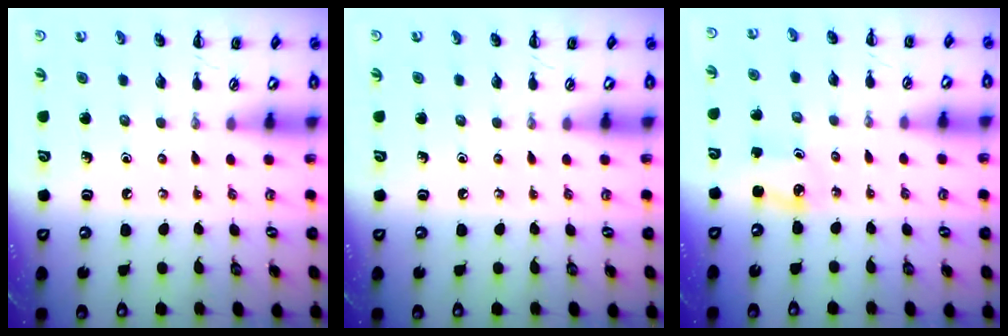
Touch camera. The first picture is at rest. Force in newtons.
{"total": 0.0}
{"total": 2.2, "press": 2.2, "slide": 0.3}